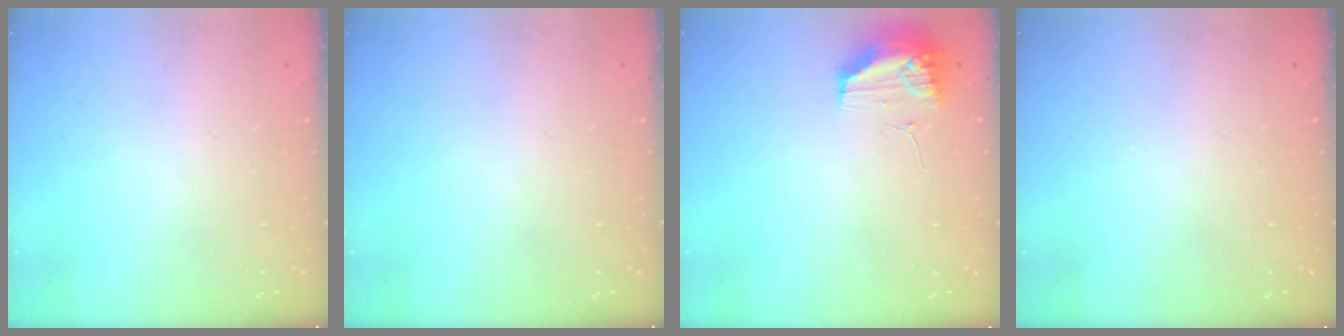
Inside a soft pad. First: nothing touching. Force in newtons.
{"total": 0.0}
{"total": 10.8, "press": 10.5, "slide": 2.6}
{"total": 0.0}